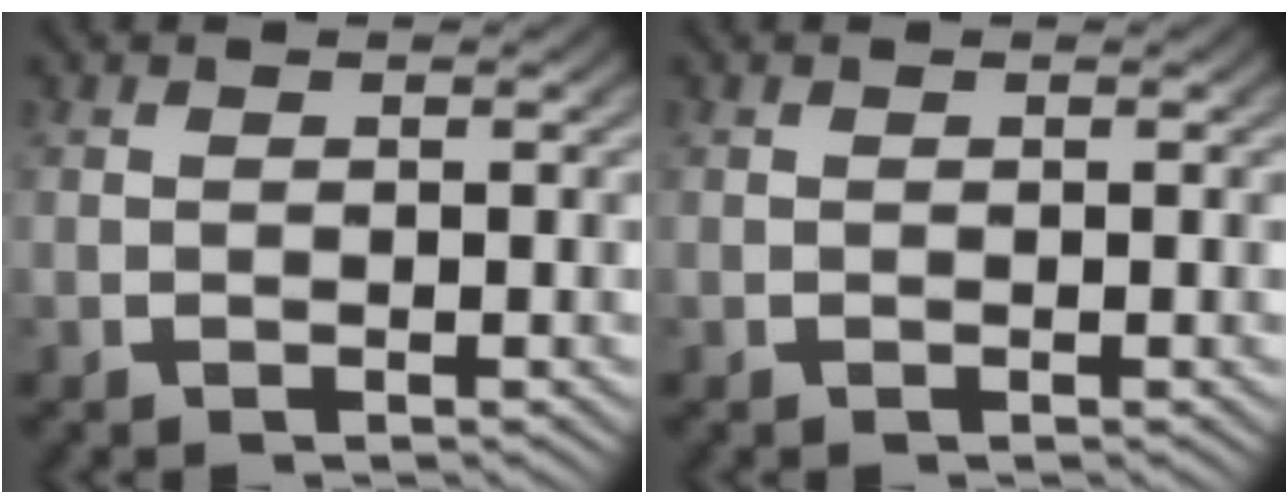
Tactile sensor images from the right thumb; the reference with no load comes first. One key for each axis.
{"total": 0.0}